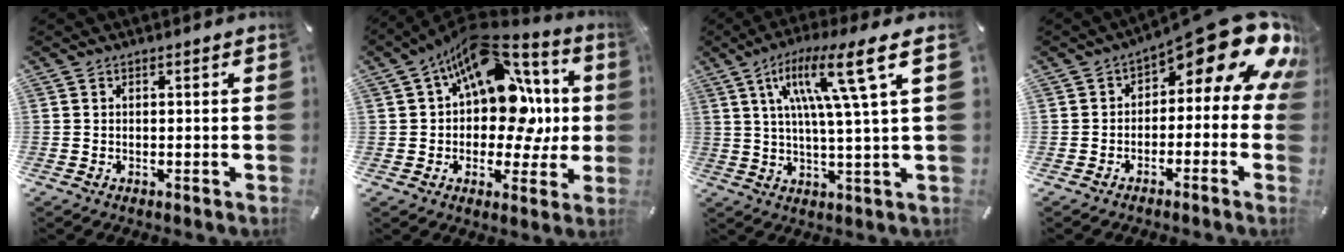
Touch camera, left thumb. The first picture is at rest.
{"total": 19.5, "force": [5.8, 12.8, 13.5], "torque": [-0.221, -0.048, 0.098]}
{"total": 16.8, "force": [6.5, 1.8, 15.4], "torque": [-0.275, -0.018, 0.087]}
{"total": 16.0, "force": [8.4, 6.7, 12.0], "torque": [-0.160, -0.063, 0.138]}